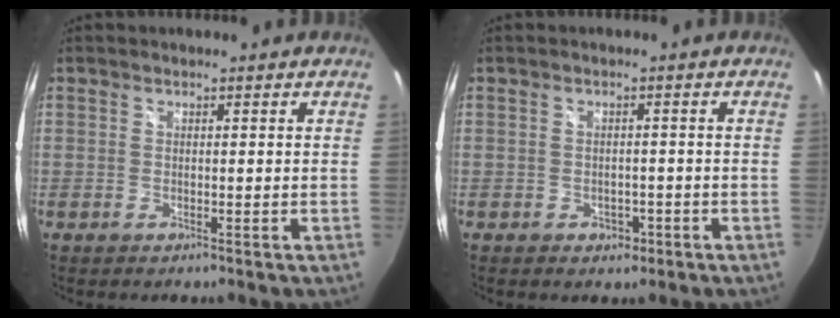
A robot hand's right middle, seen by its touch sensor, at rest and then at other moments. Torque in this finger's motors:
{"motor_torque": [0.44, -0.42, 0.09, 0.02]}